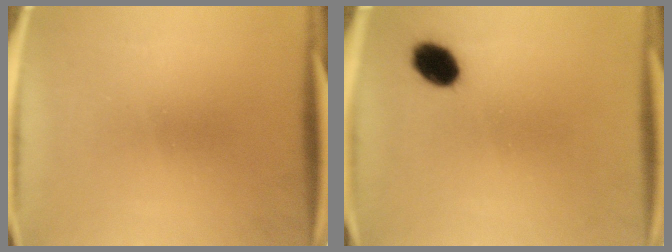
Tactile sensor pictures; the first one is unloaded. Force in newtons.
{"total": 6.2}